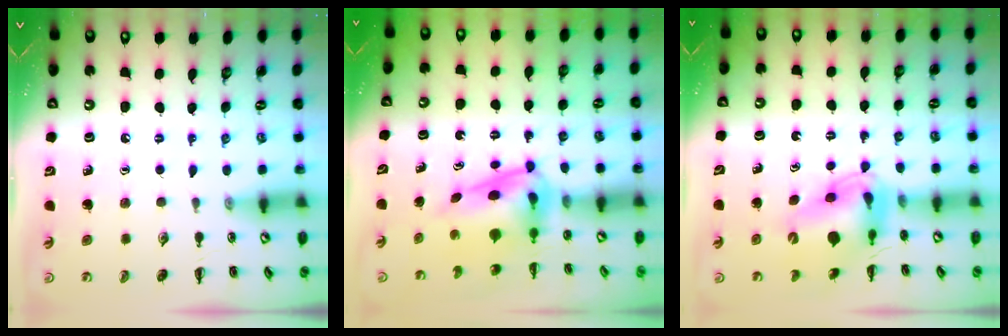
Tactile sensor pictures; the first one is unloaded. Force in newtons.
{"total": 5.6, "press": 5.5, "slide": 0.9}
{"total": 10.4, "press": 10.0, "slide": 2.8}